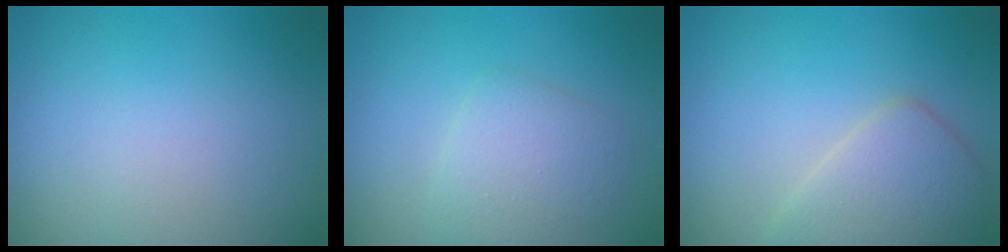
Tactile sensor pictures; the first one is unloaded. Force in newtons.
{"total": 2.7, "press": 2.7, "slide": 0.0}
{"total": 3.8, "press": 3.7, "slide": 0.3}